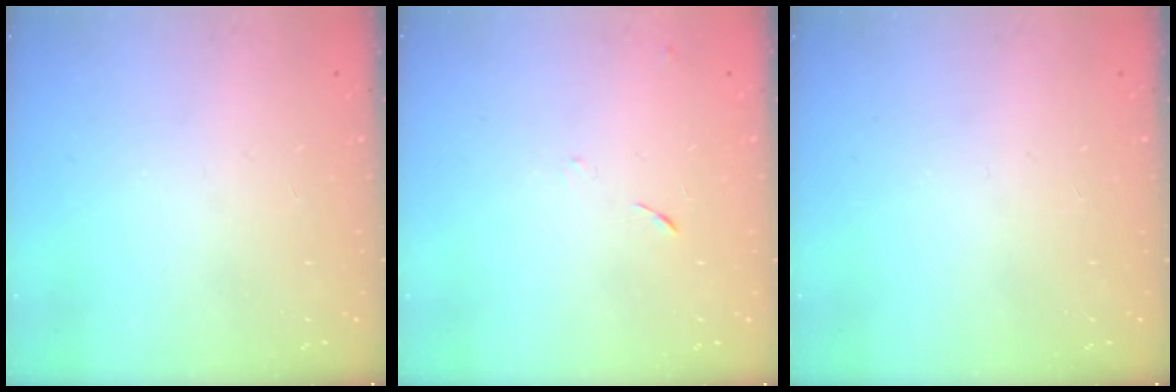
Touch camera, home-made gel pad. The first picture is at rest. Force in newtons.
{"total": 6.3, "press": 6.2, "slide": 0.6}
{"total": 0.0}